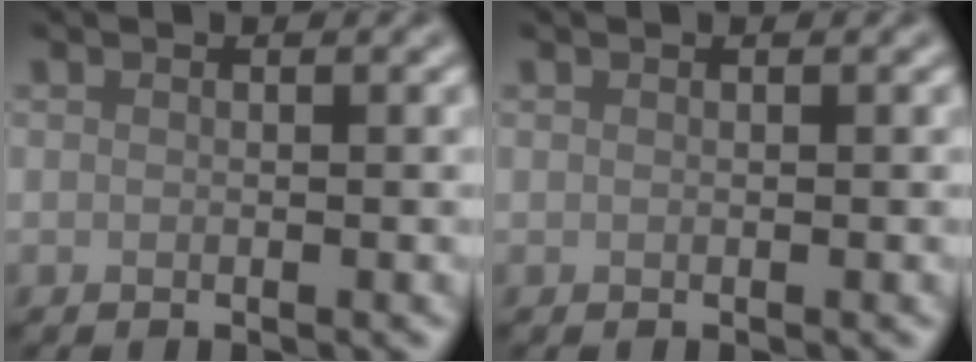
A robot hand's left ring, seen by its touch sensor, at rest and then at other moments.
{"total": 0.0}